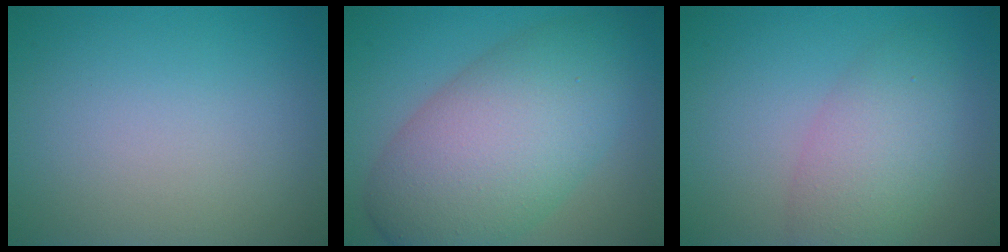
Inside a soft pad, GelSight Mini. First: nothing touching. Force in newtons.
{"total": 10.7, "press": 10.7, "slide": 0.2}
{"total": 4.5, "press": 4.5, "slide": 0.2}